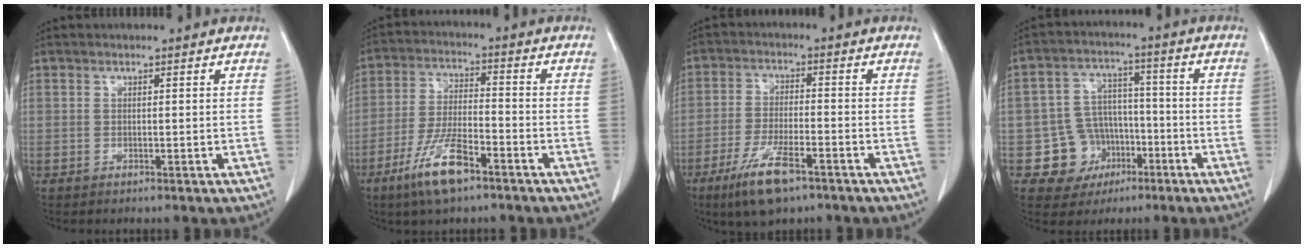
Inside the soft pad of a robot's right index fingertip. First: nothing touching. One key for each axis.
{"total": 9.8, "fx": -6.1, "fy": 2.3, "fz": 7.4, "tx": -0.149, "ty": -0.013, "tz": -0.113}
{"total": 8.9, "fx": -5.6, "fy": 2.1, "fz": 6.6, "tx": -0.132, "ty": -0.016, "tz": -0.097}
{"total": 8.9, "fx": -3.5, "fy": 8.0, "fz": 1.4, "tx": -0.012, "ty": 0.024, "tz": -0.044}